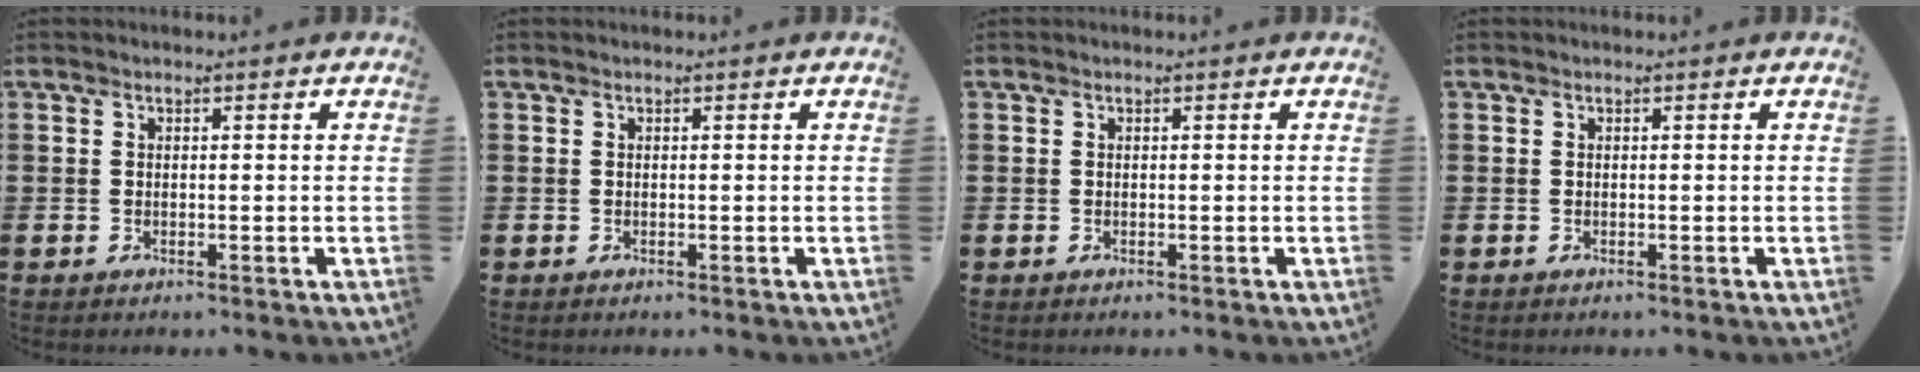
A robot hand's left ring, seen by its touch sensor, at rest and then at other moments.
{"total": 0.0}
{"total": 0.0}
{"total": 0.0}